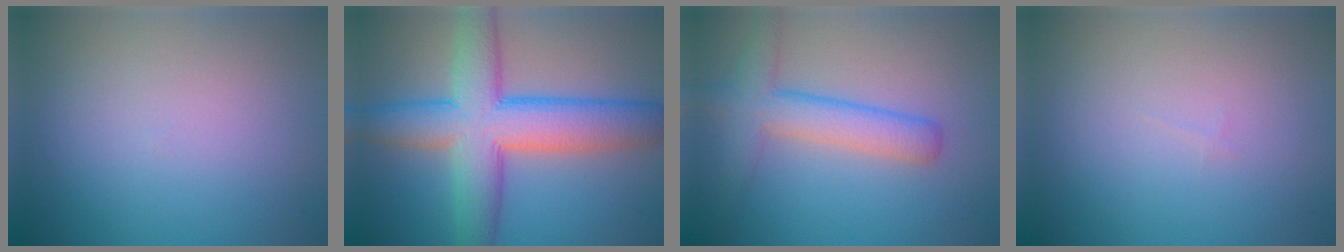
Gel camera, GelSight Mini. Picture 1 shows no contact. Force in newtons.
{"total": 9.7, "press": 9.7, "slide": 0.2}
{"total": 4.5, "press": 4.5, "slide": 0.2}
{"total": 0.0}